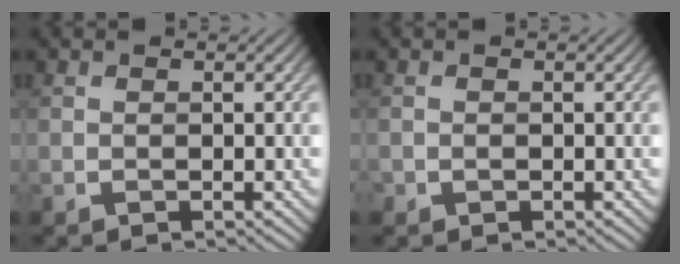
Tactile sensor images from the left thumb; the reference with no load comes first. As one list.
[{"total": 0.6, "force": [-0.2, 0.5, 0.3], "torque": [-0.005, -0.002, -0.005]}]